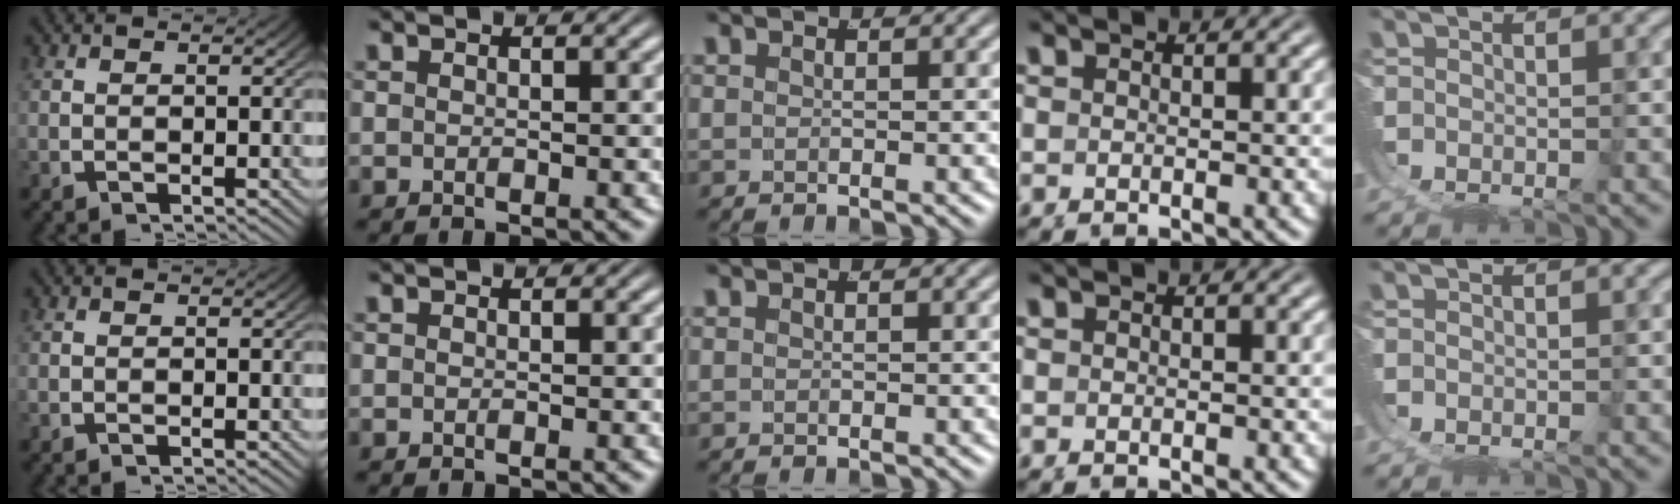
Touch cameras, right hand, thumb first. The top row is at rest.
{}